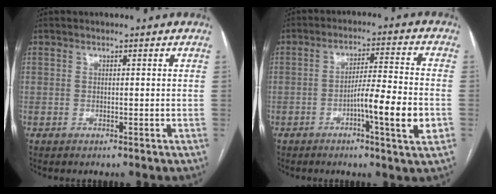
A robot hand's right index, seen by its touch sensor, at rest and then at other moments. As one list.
[{"total": 9.7, "force": [-3.1, -0.2, 9.2], "torque": [-0.148, -0.002, -0.053]}]